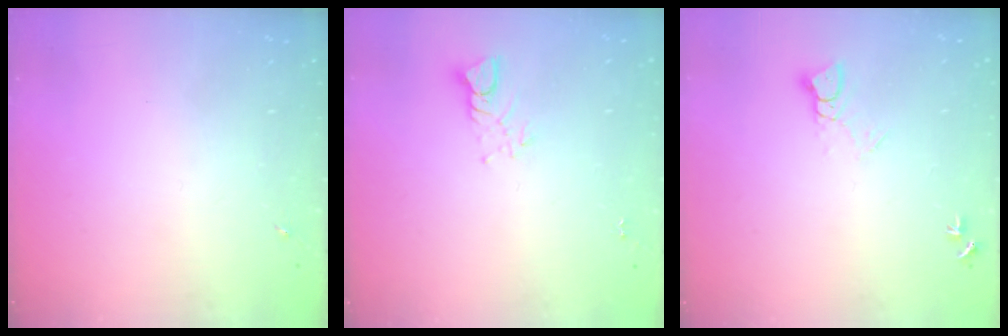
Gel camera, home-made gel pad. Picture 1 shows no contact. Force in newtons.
{"total": 3.5, "press": 3.5, "slide": 0.3}
{"total": 4.1, "press": 4.1, "slide": 0.3}